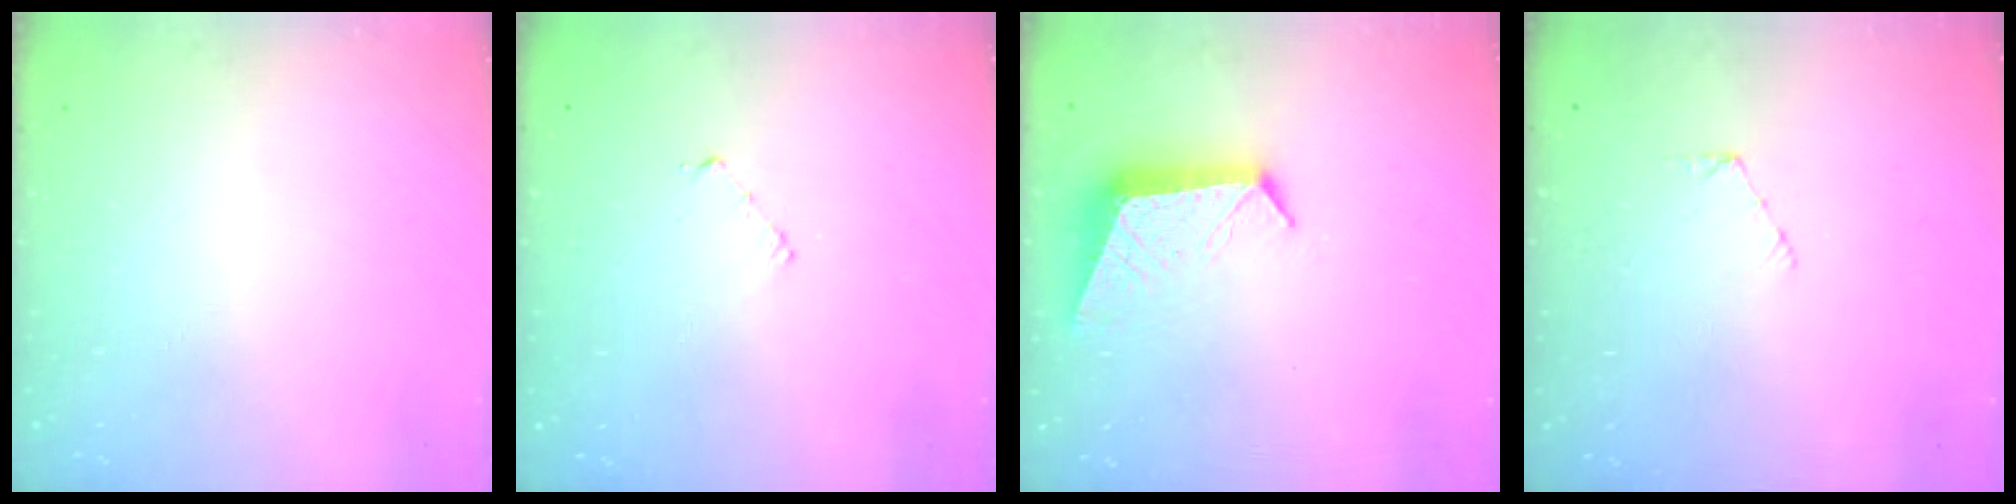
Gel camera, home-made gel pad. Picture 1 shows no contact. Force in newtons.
{"total": 2.9, "press": 2.9, "slide": 0.2}
{"total": 9.8, "press": 9.8, "slide": 0.1}
{"total": 3.2, "press": 3.2, "slide": 0.1}